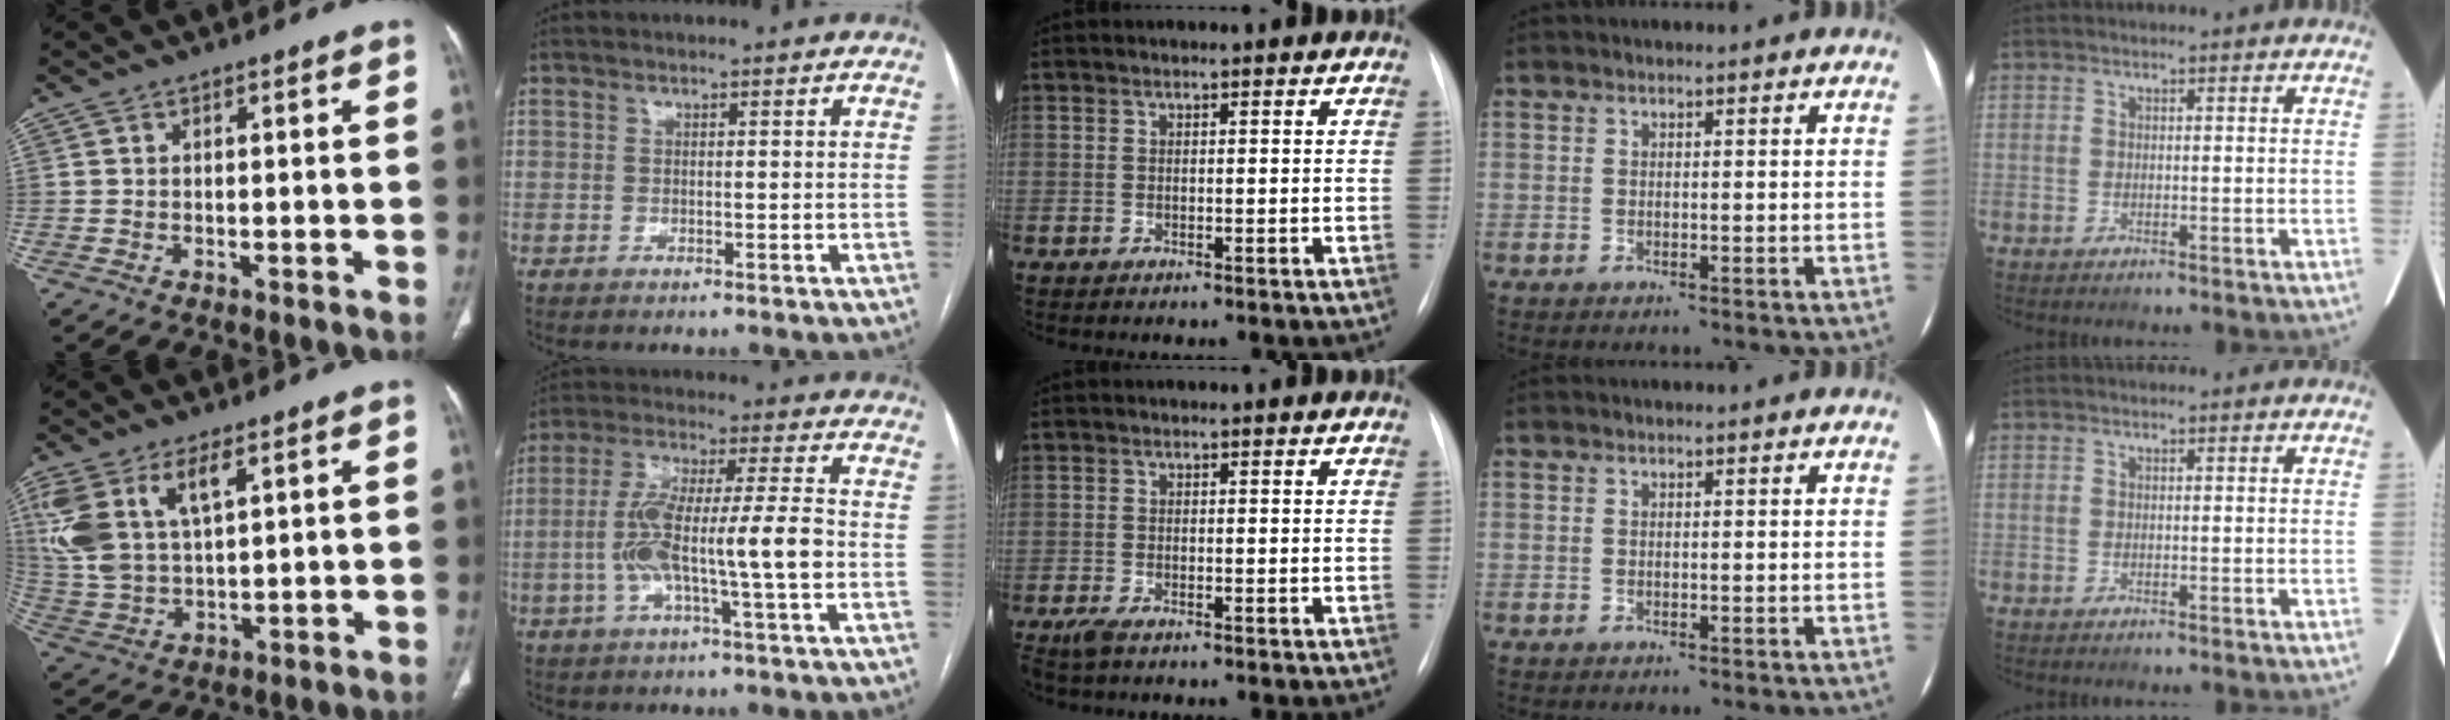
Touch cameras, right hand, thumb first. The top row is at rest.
{"thumb": {"total": 13.7, "force": [6.0, 6.6, 10.4], "torque": [-0.233, -0.008, 0.130]}, "index": {"total": 12.1, "force": [-2.5, 0.6, 11.8], "torque": [-0.227, 0.019, -0.048]}, "middle": {"total": 2.3, "force": [-1.6, 0.7, 1.5], "torque": [-0.036, -0.007, -0.027]}}